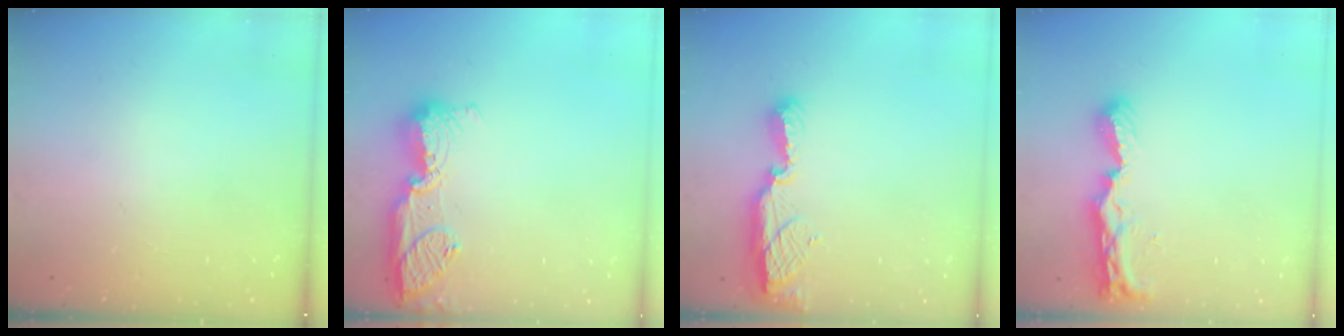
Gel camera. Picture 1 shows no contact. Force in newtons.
{"total": 14.9, "press": 13.8, "slide": 5.6}
{"total": 9.0, "press": 9.0, "slide": 0.8}
{"total": 8.3, "press": 8.3, "slide": 0.6}